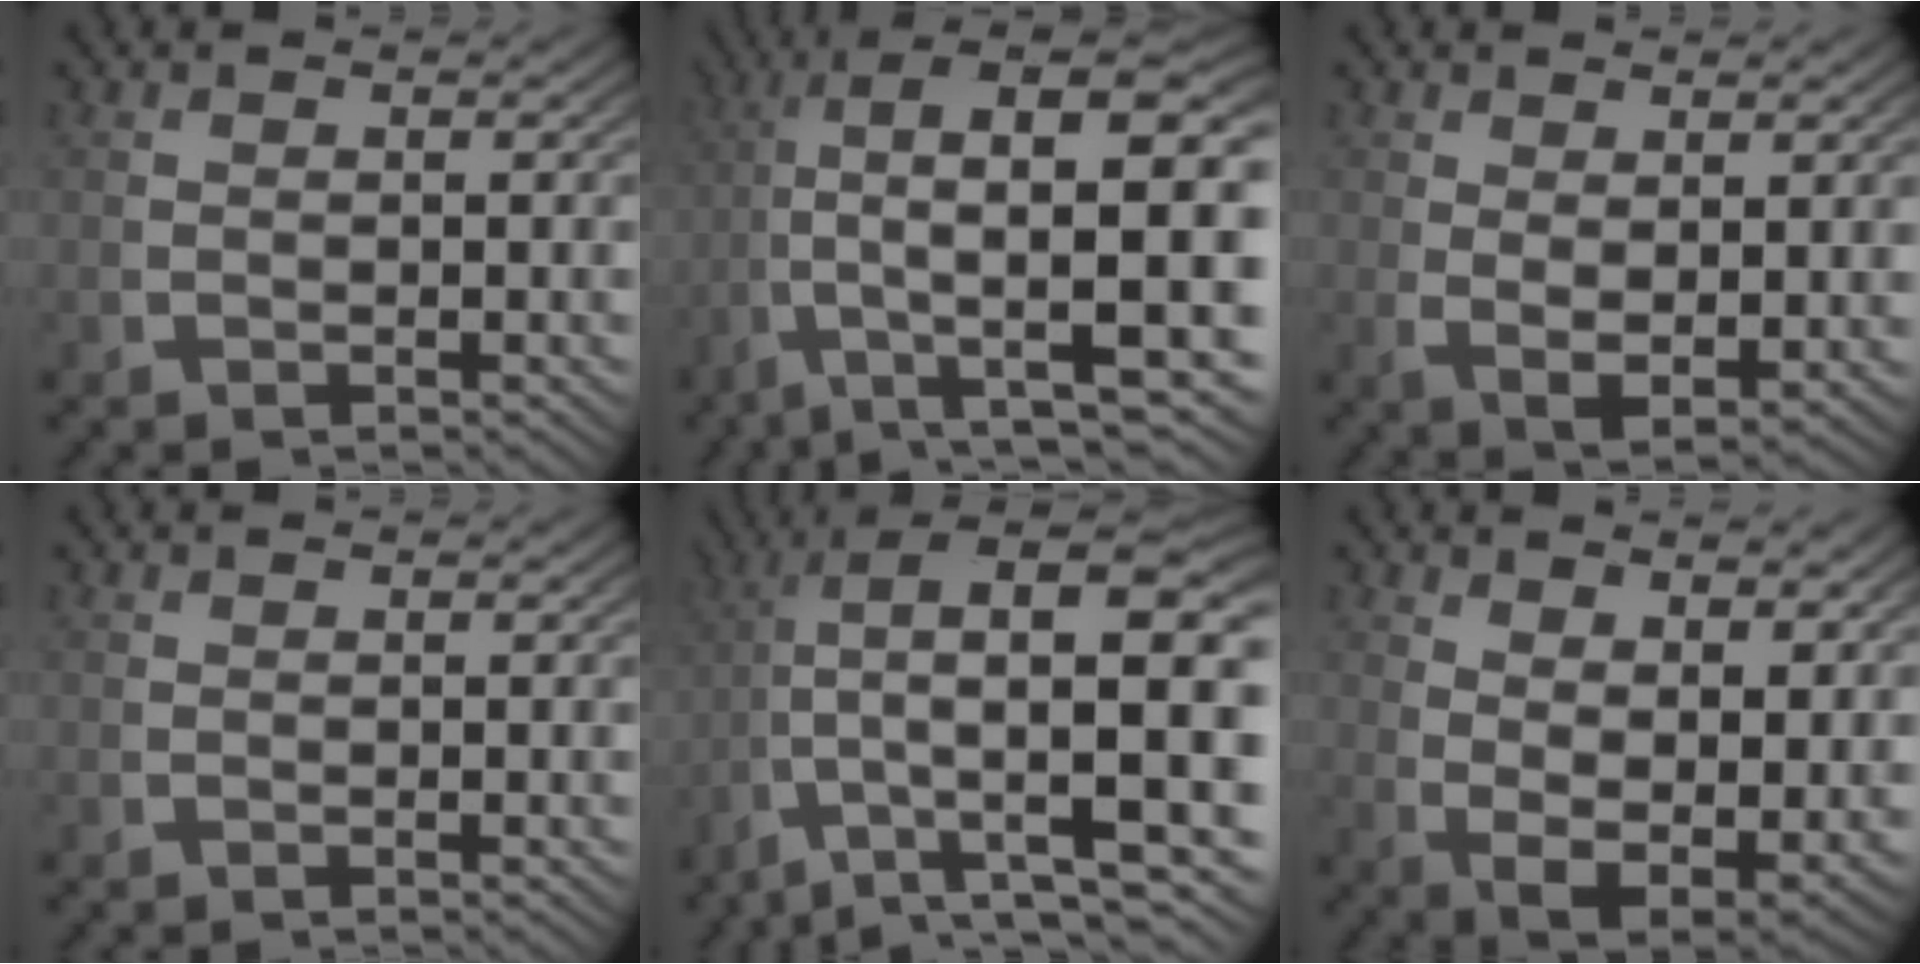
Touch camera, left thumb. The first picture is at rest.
{"total": 14.5, "force": [0.1, 7.6, 12.3], "torque": [-0.210, -0.041, 0.025]}
{"total": 3.5, "force": [0.5, 2.0, 2.8], "torque": [-0.063, -0.022, 0.027]}
{"total": 0.0}
{"total": 11.1, "force": [0.8, 5.4, 9.7], "torque": [-0.164, -0.021, 0.034]}
{"total": 9.5, "force": [-1.4, 6.8, 6.6], "torque": [-0.140, -0.063, 0.007]}